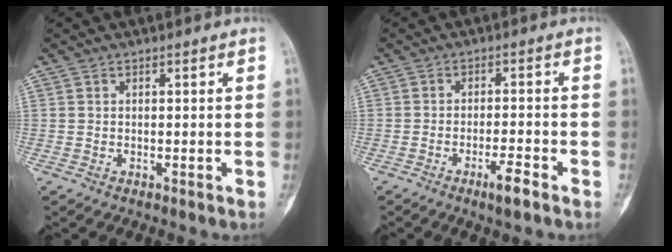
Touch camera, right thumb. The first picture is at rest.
{"total": 4.3, "force": [-2.6, 0.6, 3.4], "torque": [-0.063, 0.012, -0.046]}